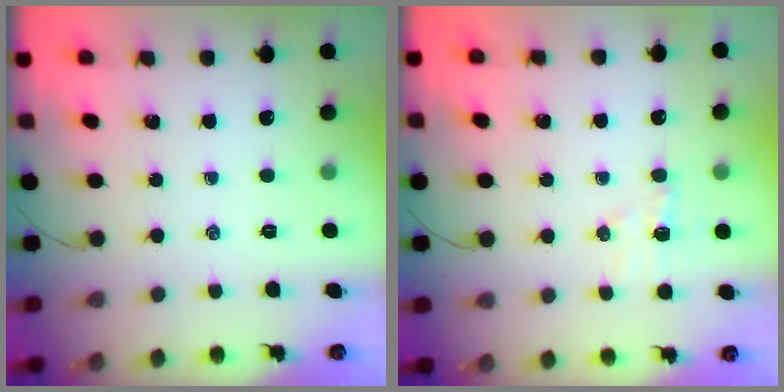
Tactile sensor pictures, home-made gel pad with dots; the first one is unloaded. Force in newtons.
{"total": 5.5, "press": 5.4, "slide": 0.9}